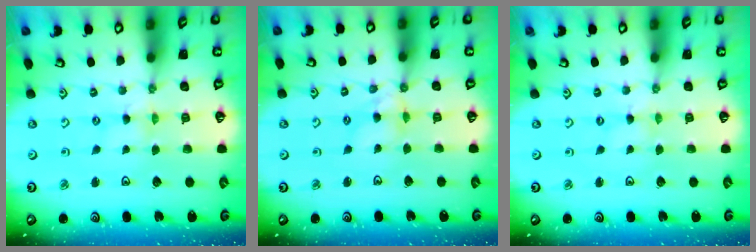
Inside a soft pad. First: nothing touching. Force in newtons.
{"total": 5.9, "press": 5.8, "slide": 0.5}
{"total": 0.0}